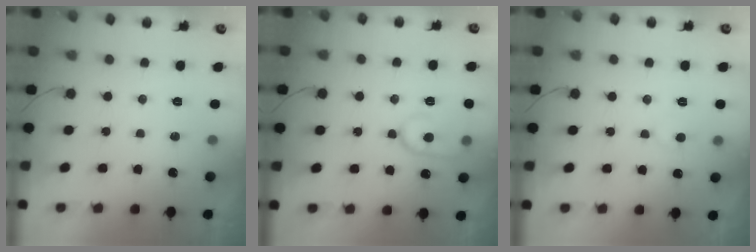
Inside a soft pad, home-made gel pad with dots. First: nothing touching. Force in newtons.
{"total": 12.1, "press": 12.1, "slide": 1.2}
{"total": 4.7, "press": 4.6, "slide": 0.5}